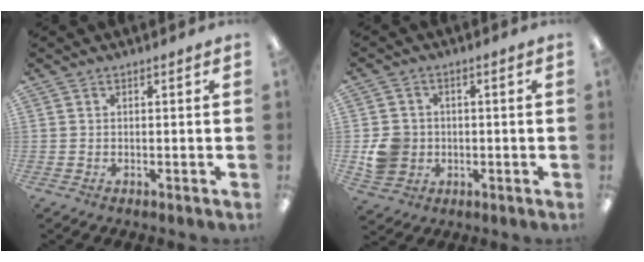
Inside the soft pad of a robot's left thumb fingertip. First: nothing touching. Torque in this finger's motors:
{"motor_torque": [-0.05, 0.07, 0.31, -0.32, 0.00]}